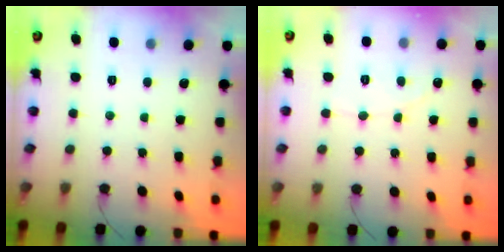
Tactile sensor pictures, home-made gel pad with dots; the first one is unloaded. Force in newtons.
{"total": 2.9, "press": 2.9, "slide": 0.3}